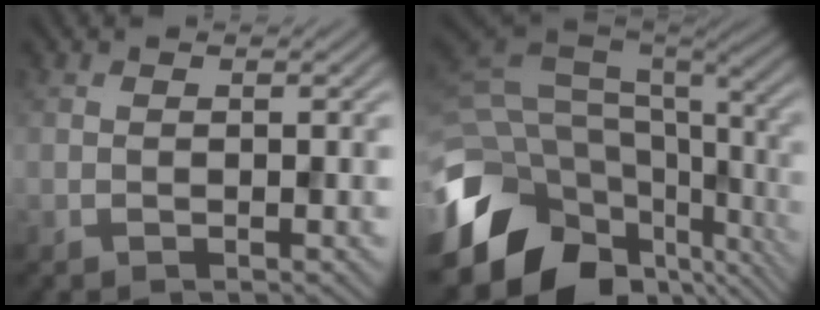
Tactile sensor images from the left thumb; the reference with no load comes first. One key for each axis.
{"total": 17.4, "fx": -6.1, "fy": 12.1, "fz": 10.9, "tx": -0.268, "ty": -0.052, "tz": -0.072}